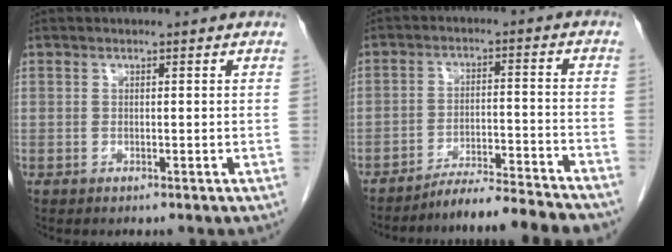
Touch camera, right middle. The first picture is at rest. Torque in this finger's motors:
{"motor_torque": [1.10, -1.03, 0.17, 0.03]}